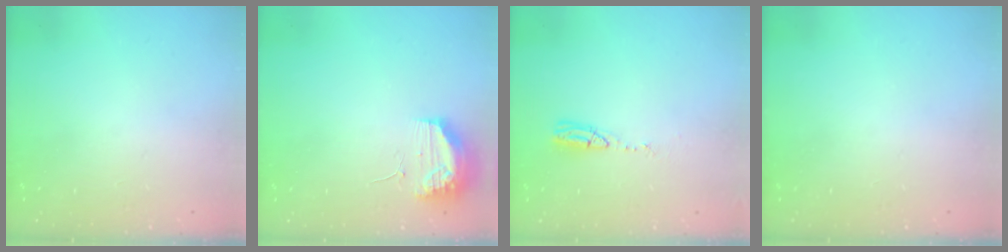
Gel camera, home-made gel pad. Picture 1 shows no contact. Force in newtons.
{"total": 11.5, "press": 11.1, "slide": 3.1}
{"total": 6.2, "press": 5.8, "slide": 2.2}
{"total": 0.0}